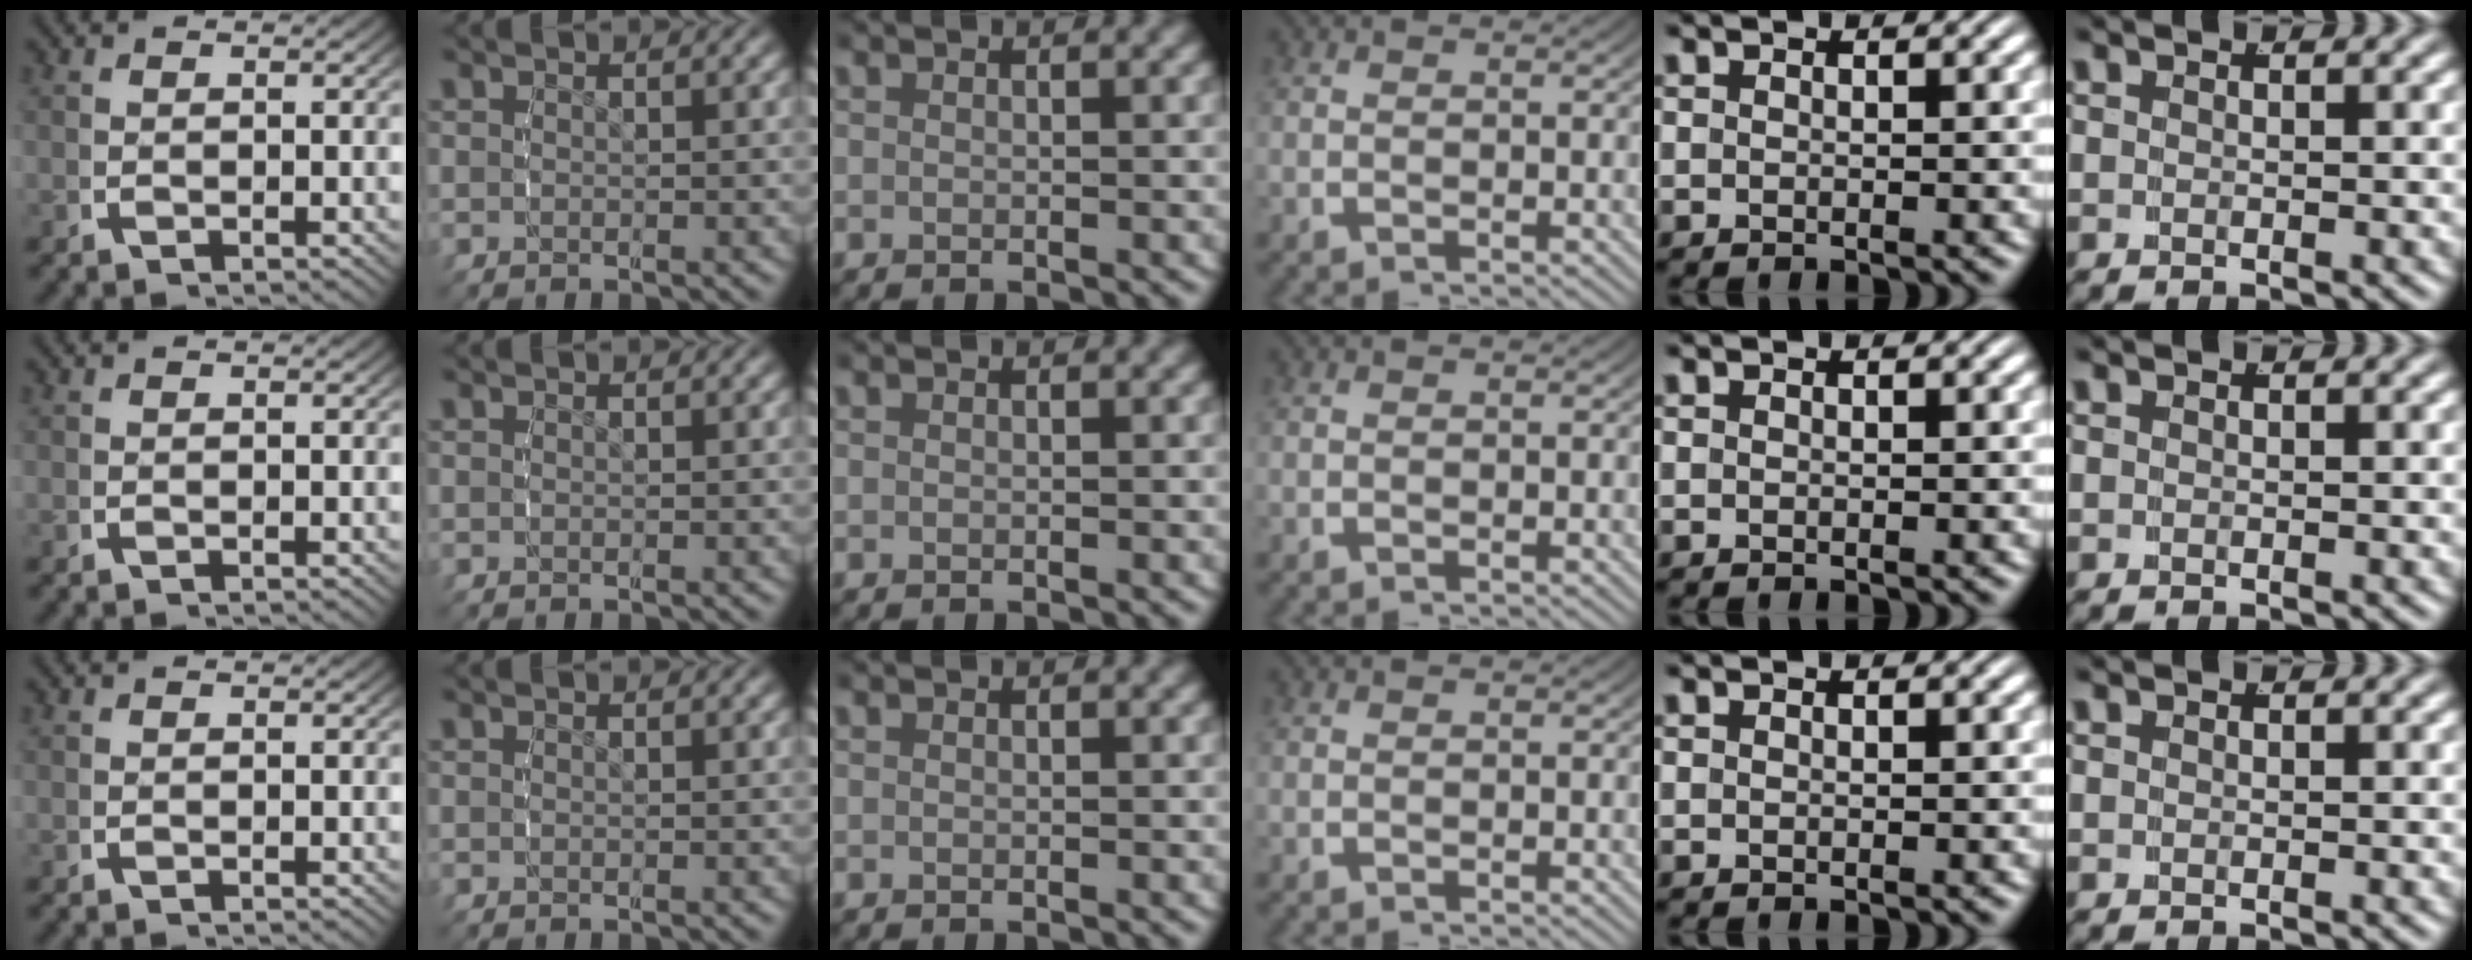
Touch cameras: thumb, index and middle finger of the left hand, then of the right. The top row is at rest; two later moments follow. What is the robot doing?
{"motion": "reach", "object": "router"}